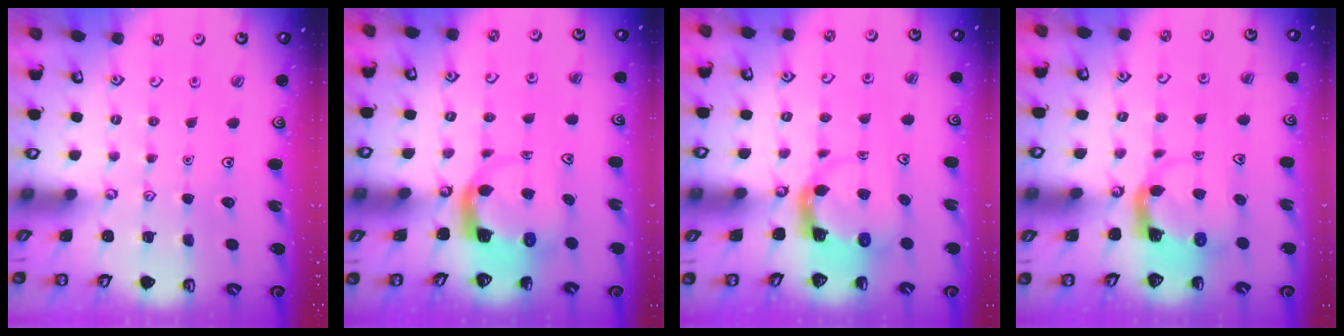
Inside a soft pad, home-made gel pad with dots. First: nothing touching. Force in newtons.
{"total": 4.8, "press": 4.7, "slide": 0.4}
{"total": 3.8, "press": 3.8, "slide": 0.6}
{"total": 4.2, "press": 4.2, "slide": 0.3}